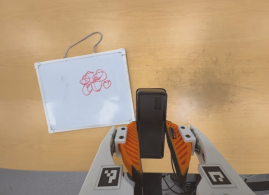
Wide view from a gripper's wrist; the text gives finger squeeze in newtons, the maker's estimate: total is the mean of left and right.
{"total": 4.3, "left": 2.9, "right": 5.7}